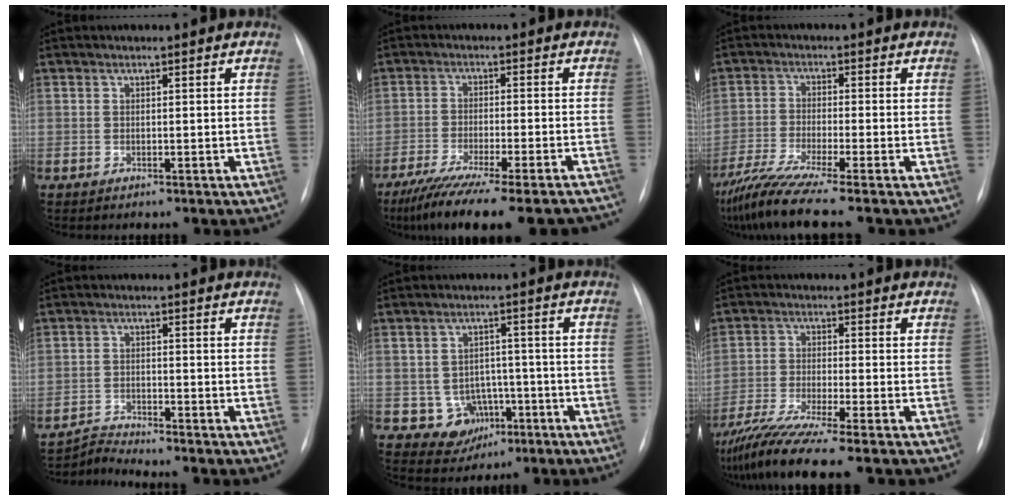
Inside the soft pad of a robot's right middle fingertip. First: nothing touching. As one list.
[{"total": 20.9, "force": [-18.2, 1.5, 10.2], "torque": [-0.116, -0.041, -0.254]}, {"total": 9.3, "force": [-7.2, -1.4, 5.7], "torque": [-0.107, -0.034, -0.127]}, {"total": 3.3, "force": [-2.8, -1.2, -1.1], "torque": [0.019, -0.014, -0.052]}, {"total": 5.6, "force": [-2.0, 5.1, 1.3], "torque": [-0.011, 0.013, -0.017]}, {"total": 10.0, "force": [-7.8, -1.2, 6.2], "torque": [-0.111, -0.036, -0.135]}]